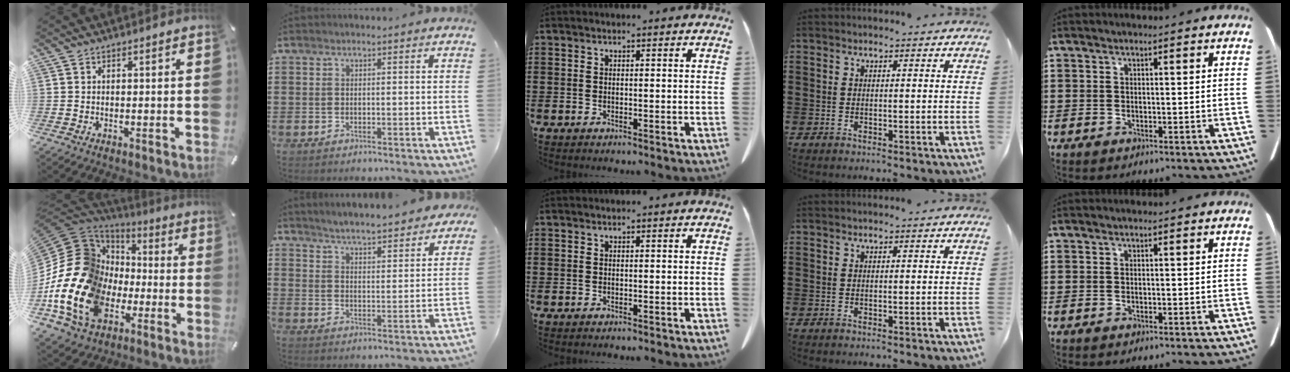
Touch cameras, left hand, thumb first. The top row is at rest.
{"thumb": {"total": 23.0, "force": [-5.6, 18.0, 13.2], "torque": [-0.297, -0.006, -0.079]}, "index": {"total": 4.1, "force": [4.1, -0.1, 0.4], "torque": [-0.029, -0.024, 0.070]}}